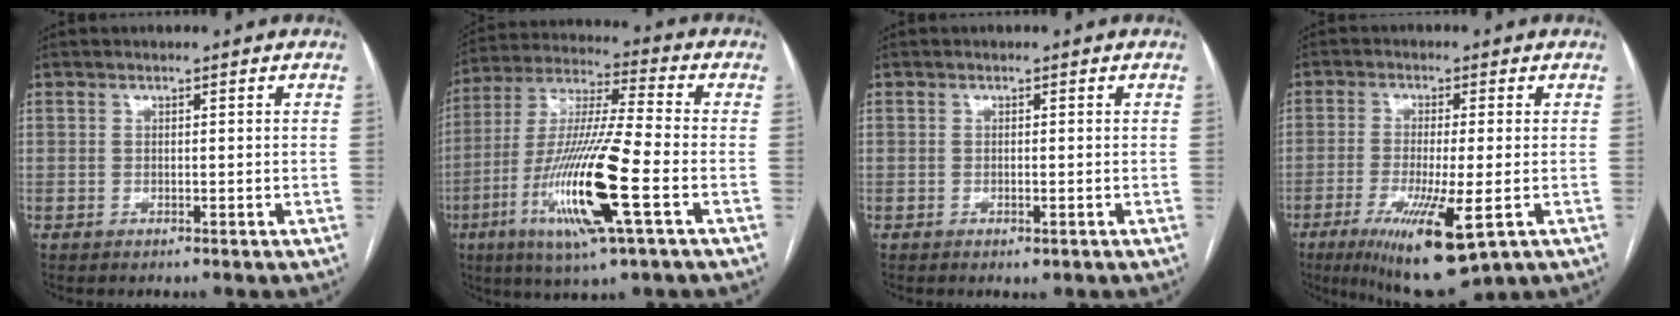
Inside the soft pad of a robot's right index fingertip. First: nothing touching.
{"total": 18.1, "force": [-5.9, 0.7, 17.1], "torque": [-0.349, -0.021, -0.111]}
{"total": 1.0, "force": [-0.4, 0.3, 0.9], "torque": [-0.010, -0.003, -0.002]}
{"total": 11.9, "force": [-5.0, 1.5, 10.7], "torque": [-0.190, -0.037, -0.077]}